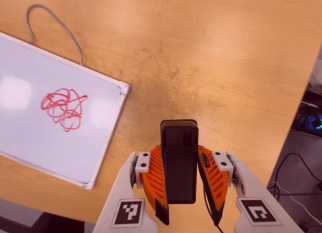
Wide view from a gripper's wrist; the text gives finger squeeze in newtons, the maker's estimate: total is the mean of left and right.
{"total": 4.3, "left": 3.0, "right": 5.6}